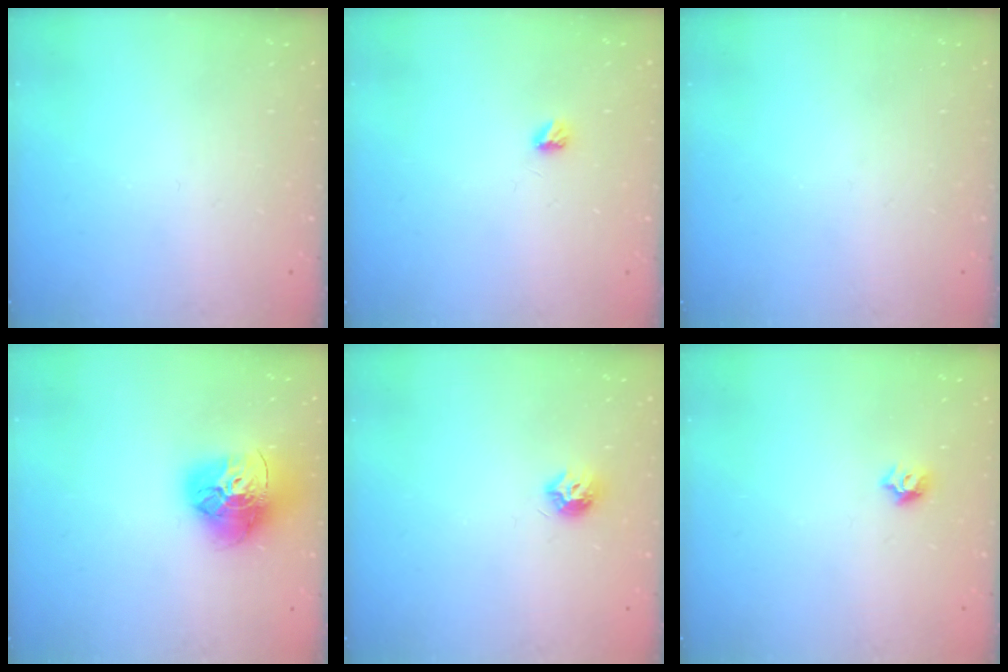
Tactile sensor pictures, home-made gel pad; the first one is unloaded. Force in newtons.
{"total": 3.3, "press": 3.3, "slide": 0.4}
{"total": 0.0}
{"total": 18.0, "press": 17.9, "slide": 1.8}
{"total": 6.5, "press": 6.5, "slide": 0.3}
{"total": 5.7, "press": 5.6, "slide": 0.7}